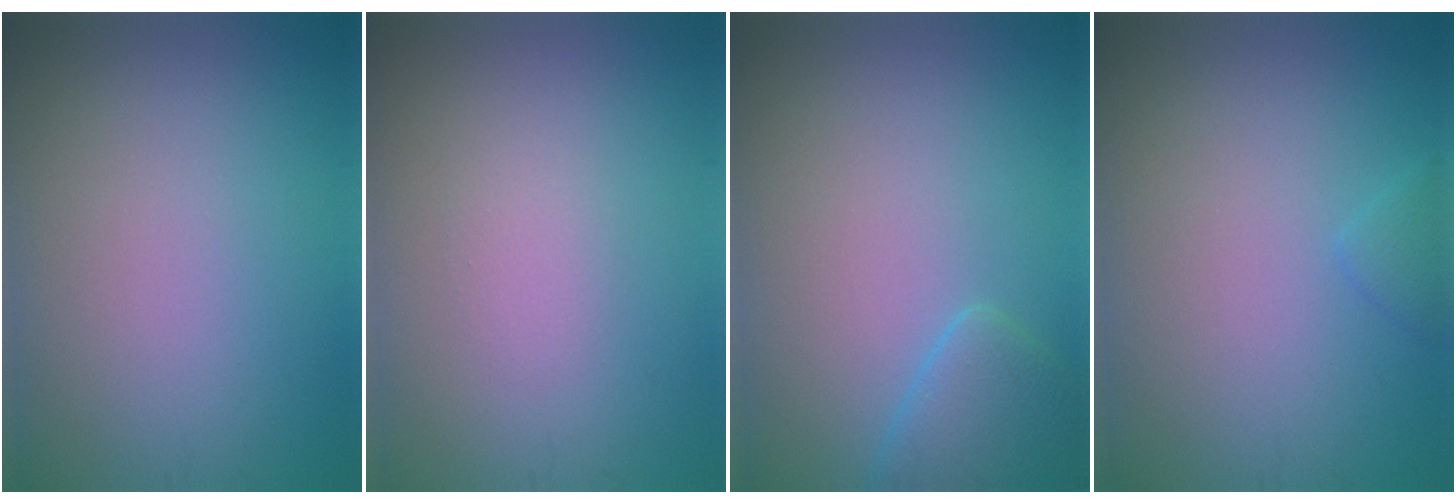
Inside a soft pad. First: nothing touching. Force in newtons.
{"total": 1.1, "press": 1.1, "slide": 0.1}
{"total": 3.1, "press": 3.1, "slide": 0.2}
{"total": 1.0, "press": 1.0, "slide": 0.1}